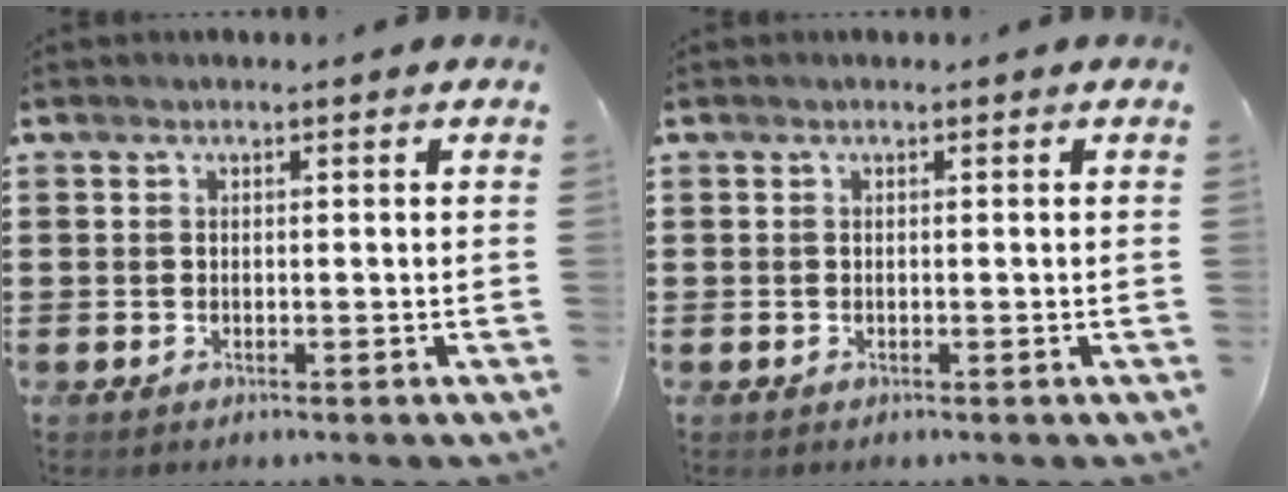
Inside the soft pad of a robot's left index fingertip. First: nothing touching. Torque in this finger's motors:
{"motor_torque": [-0.01, 0.02, 0.01, -0.01]}